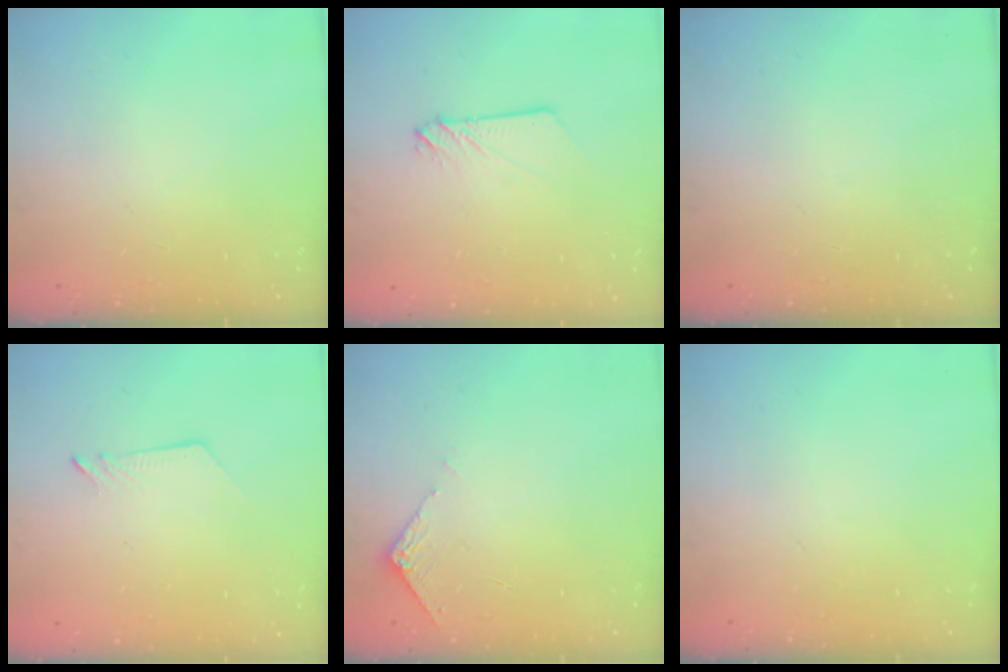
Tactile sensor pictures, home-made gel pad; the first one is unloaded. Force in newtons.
{"total": 2.9, "press": 2.9, "slide": 0.4}
{"total": 0.0}
{"total": 2.6, "press": 2.6, "slide": 0.3}
{"total": 5.9, "press": 5.8, "slide": 0.7}
{"total": 0.0}